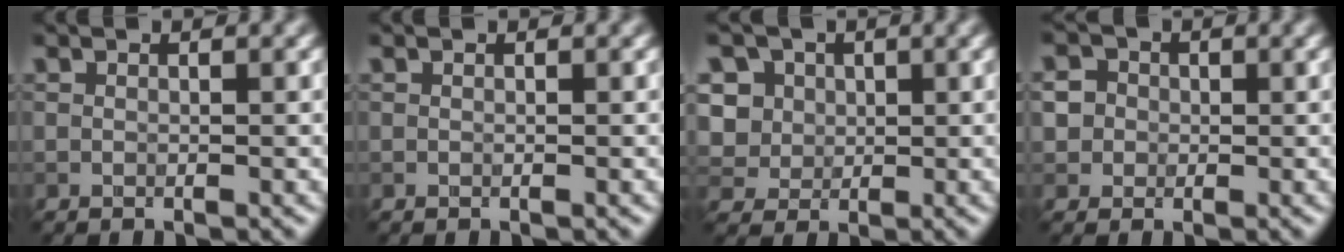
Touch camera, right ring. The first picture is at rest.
{"total": 0.0}
{"total": 8.2, "force": [2.9, 6.8, 3.6], "torque": [-0.074, 0.028, 0.024]}
{"total": 4.4, "force": [0.7, 4.1, 1.4], "torque": [-0.011, 0.033, -0.008]}